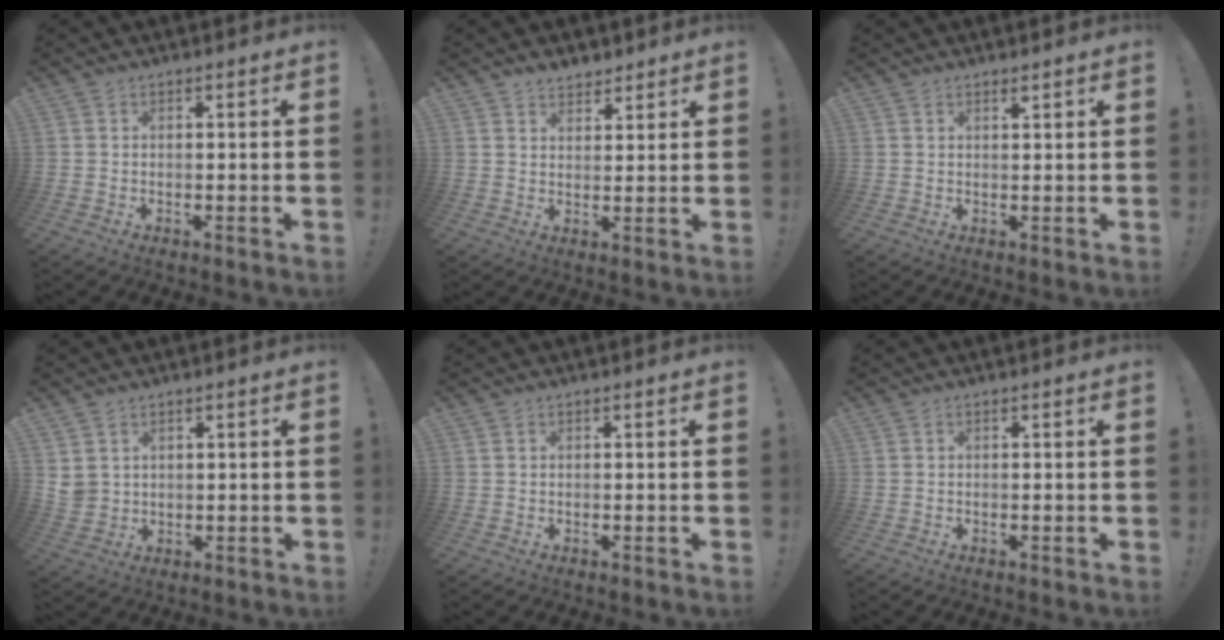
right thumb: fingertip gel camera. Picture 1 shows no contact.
{"total": 4.2, "force": [3.6, 2.1, 0.5], "torque": [0.002, -0.023, 0.065]}
{"total": 1.0, "force": [1.0, 0.3, 0.3], "torque": [0.004, -0.006, 0.016]}
{"total": 4.4, "force": [2.4, 3.4, 1.6], "torque": [-0.041, -0.006, 0.049]}
{"total": 0.0}
{"total": 0.0}